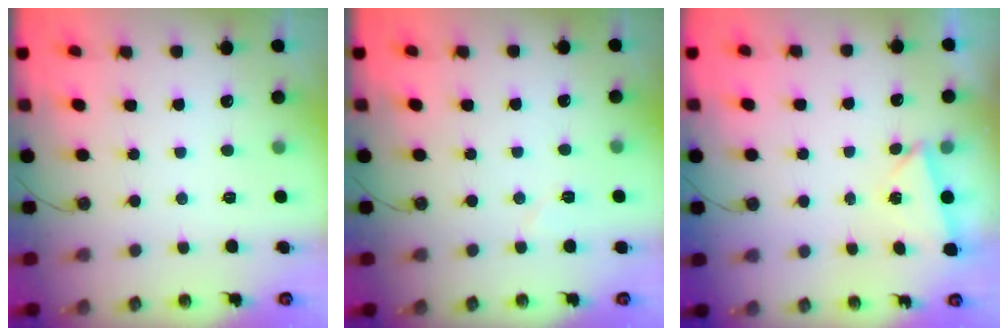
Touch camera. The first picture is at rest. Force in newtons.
{"total": 4.4, "press": 4.3, "slide": 0.9}
{"total": 1.9, "press": 1.4, "slide": 1.4}